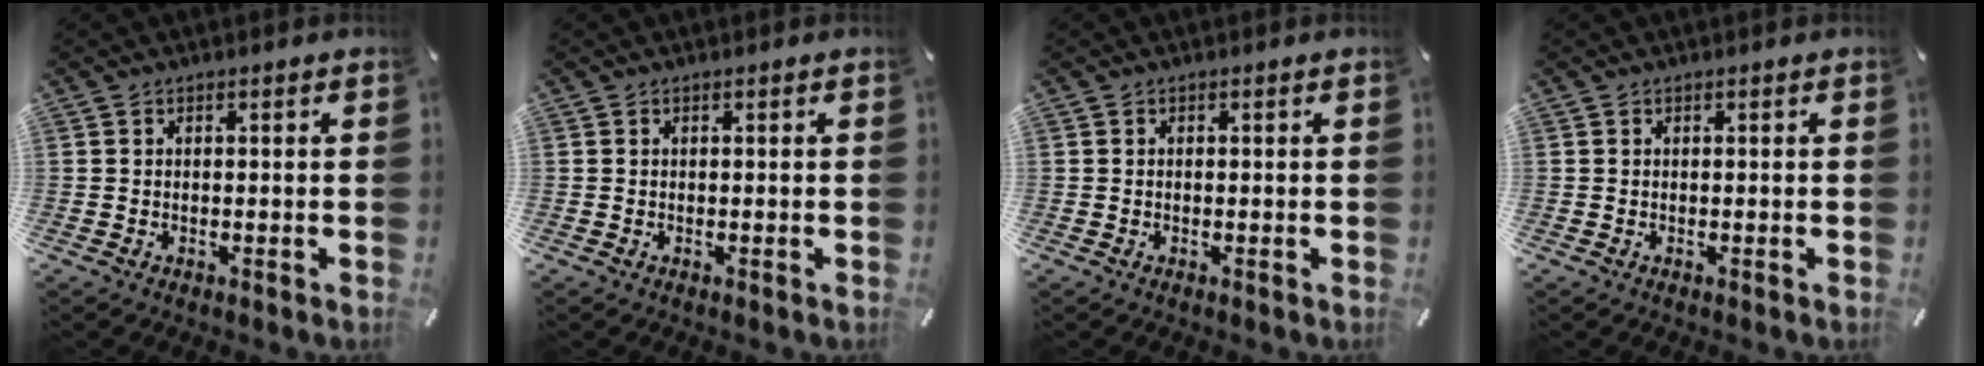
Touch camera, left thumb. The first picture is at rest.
{"total": 0.0}
{"total": 0.0}
{"total": 0.0}